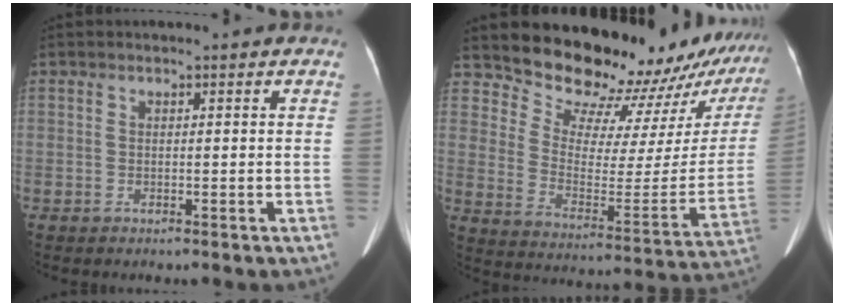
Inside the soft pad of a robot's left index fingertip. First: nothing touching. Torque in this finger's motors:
{"motor_torque": [0.97, -0.98, 0.84, 0.01]}